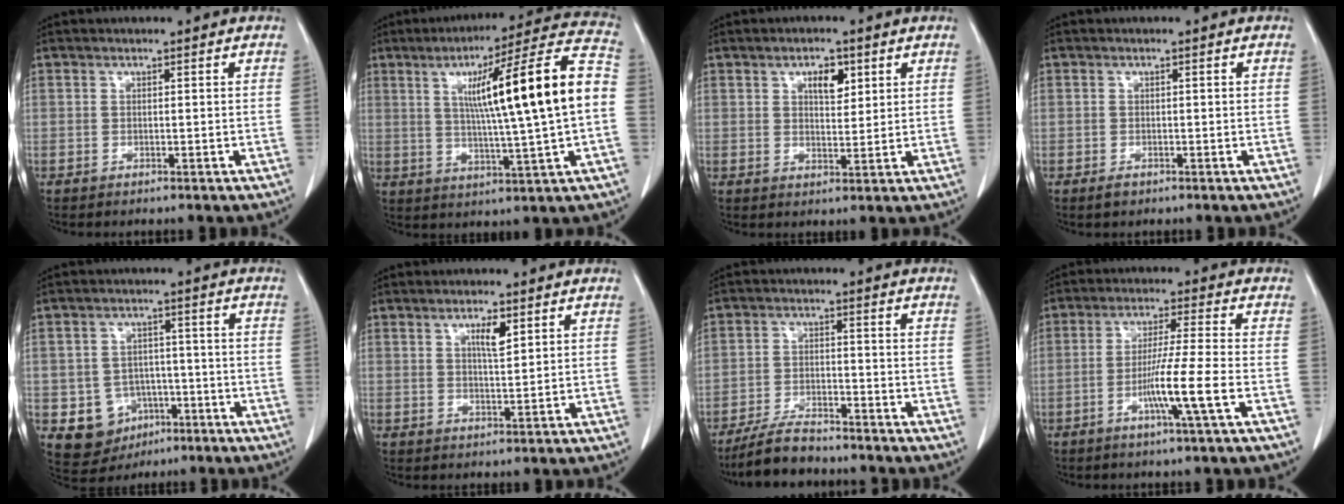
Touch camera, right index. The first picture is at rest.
{"total": 19.4, "force": [1.8, 0.0, 19.4], "torque": [-0.287, 0.022, 0.022]}
{"total": 4.2, "force": [2.0, 1.9, 3.1], "torque": [-0.050, 0.000, 0.033]}
{"total": 1.1, "force": [-0.7, 0.8, 0.4], "torque": [-0.007, 0.001, -0.008]}
{"total": 7.7, "force": [-2.9, 6.9, 2.0], "torque": [-0.036, 0.012, -0.033]}
{"total": 3.5, "force": [1.7, 0.7, 2.9], "torque": [-0.052, -0.001, 0.029]}
{"total": 6.6, "force": [-5.9, 1.7, 2.5], "torque": [-0.051, -0.014, -0.108]}
{"total": 8.1, "force": [-2.7, -1.3, 7.5], "torque": [-0.137, -0.010, -0.052]}